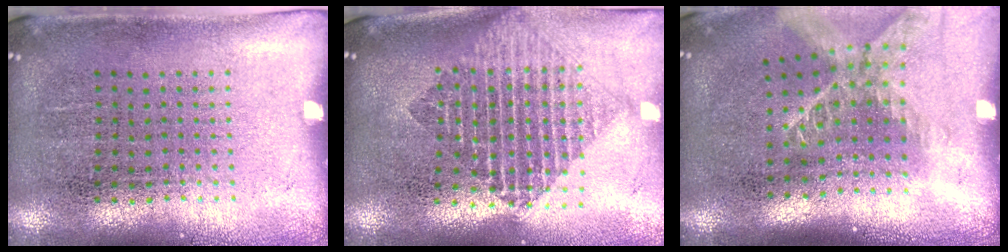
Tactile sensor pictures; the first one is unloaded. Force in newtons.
{"total": 2.0, "press": 1.6, "slide": 1.1}
{"total": 1.7, "press": 1.3, "slide": 1.1}